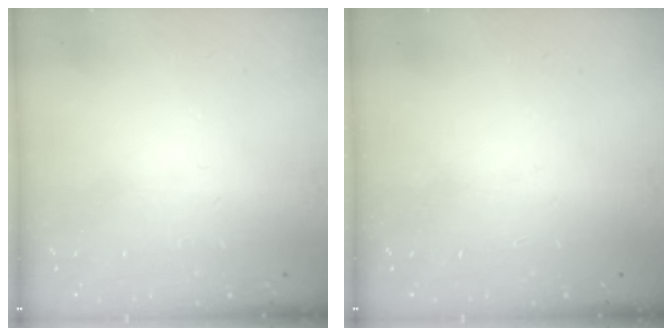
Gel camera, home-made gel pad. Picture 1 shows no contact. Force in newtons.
{"total": 0.0}